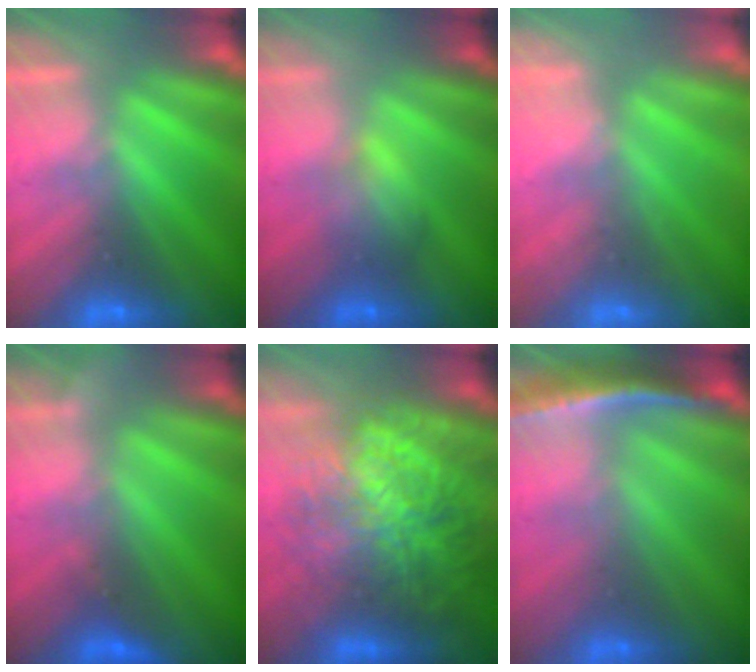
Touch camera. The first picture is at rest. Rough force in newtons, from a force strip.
{"total": 2.0}
{"total": 2.2}
{"total": 2.9}
{"total": 11.2}
{"total": 1.0}